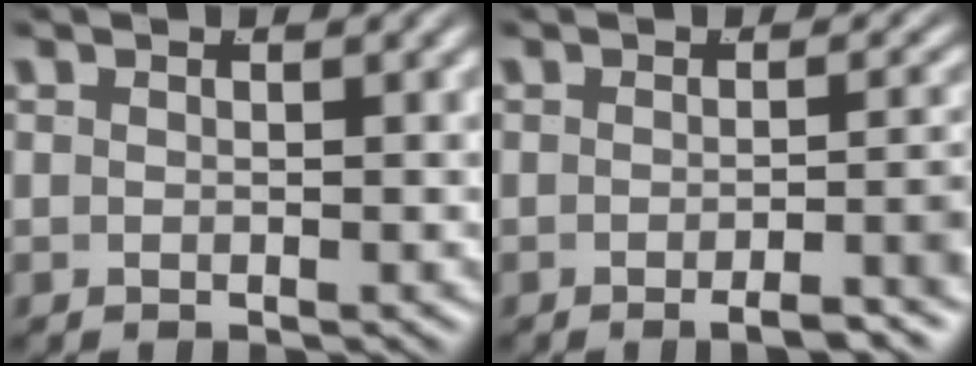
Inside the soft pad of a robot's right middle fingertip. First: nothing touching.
{"total": 3.8, "force": [-2.5, 0.4, 2.8], "torque": [-0.021, 0.005, -0.042]}